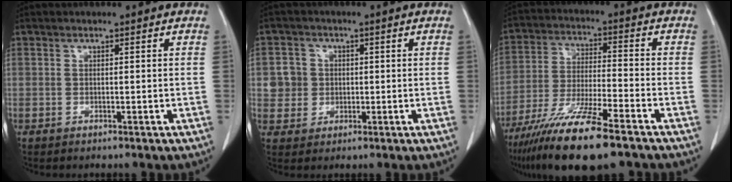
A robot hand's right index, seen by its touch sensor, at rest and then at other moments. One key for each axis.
{"total": 4.5, "fx": 0.5, "fy": 4.4, "fz": 0.5, "tx": -0.003, "ty": 0.015, "tz": 0.014}
{"total": 15.0, "fx": -10.6, "fy": 1.4, "fz": 10.6, "tx": -0.213, "ty": -0.045, "tz": -0.190}